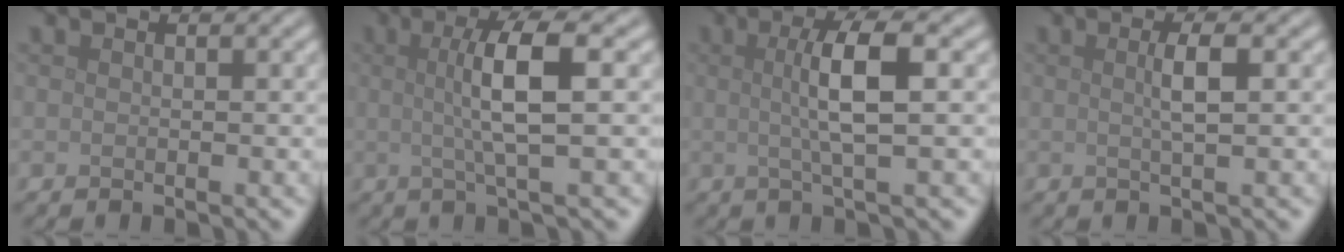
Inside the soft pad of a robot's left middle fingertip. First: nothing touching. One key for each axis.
{"total": 5.3, "fx": 0.5, "fy": 1.0, "fz": 5.2, "tx": -0.090, "ty": 0.008, "tz": 0.008}
{"total": 4.8, "fx": 0.5, "fy": 1.0, "fz": 4.7, "tx": -0.081, "ty": 0.006, "tz": 0.005}
{"total": 2.3, "fx": 0.3, "fy": 0.4, "fz": 2.2, "tx": -0.039, "ty": 0.005, "tz": 0.001}